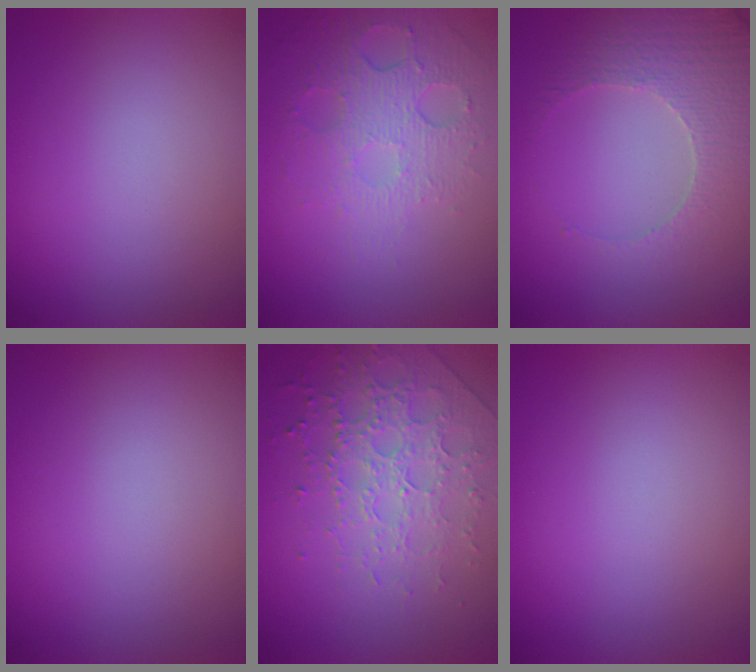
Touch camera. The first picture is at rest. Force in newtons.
{"total": 5.1, "press": 3.6, "slide": 3.6}
{"total": 3.9, "press": 3.3, "slide": 2.1}
{"total": 0.0}
{"total": 3.4, "press": 3.3, "slide": 1.1}
{"total": 0.0}